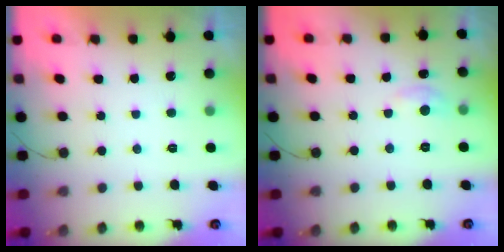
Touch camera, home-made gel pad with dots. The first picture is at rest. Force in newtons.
{"total": 5.0, "press": 5.0, "slide": 0.5}